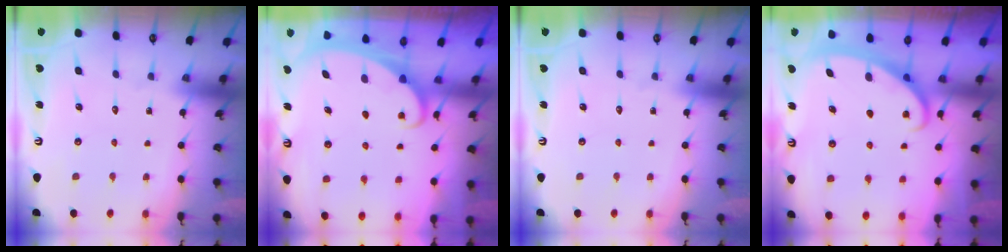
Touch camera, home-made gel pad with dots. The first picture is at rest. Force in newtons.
{"total": 1.9, "press": 1.9, "slide": 0.1}
{"total": 0.0}
{"total": 2.9, "press": 2.9, "slide": 0.3}